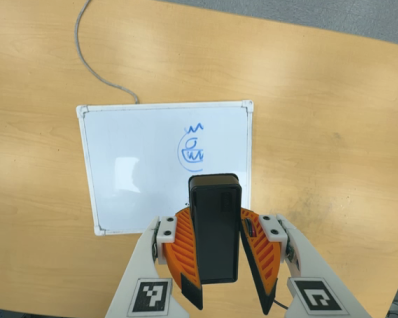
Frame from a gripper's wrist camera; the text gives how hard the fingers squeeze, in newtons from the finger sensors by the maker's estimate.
{"total": 7.8, "left": 8.5, "right": 7.0}